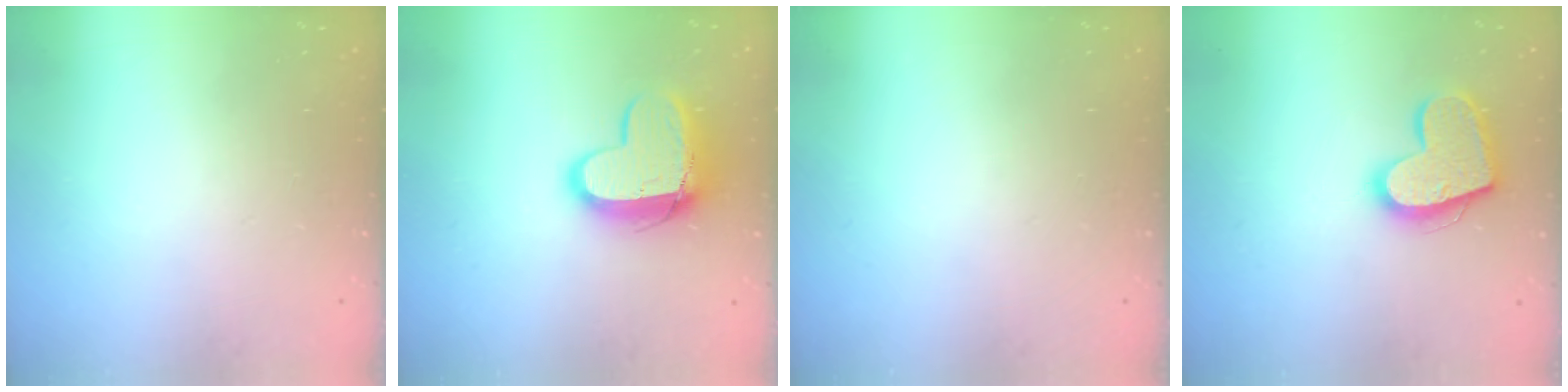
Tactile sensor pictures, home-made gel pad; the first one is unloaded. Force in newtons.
{"total": 13.2, "press": 13.2, "slide": 1.2}
{"total": 0.0}
{"total": 16.4, "press": 16.4, "slide": 1.2}